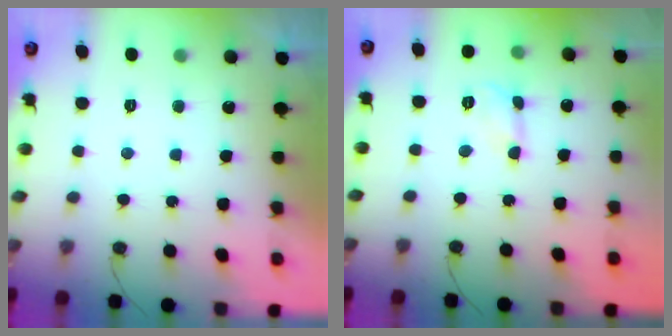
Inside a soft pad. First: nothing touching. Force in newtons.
{"total": 2.7, "press": 2.7, "slide": 0.2}